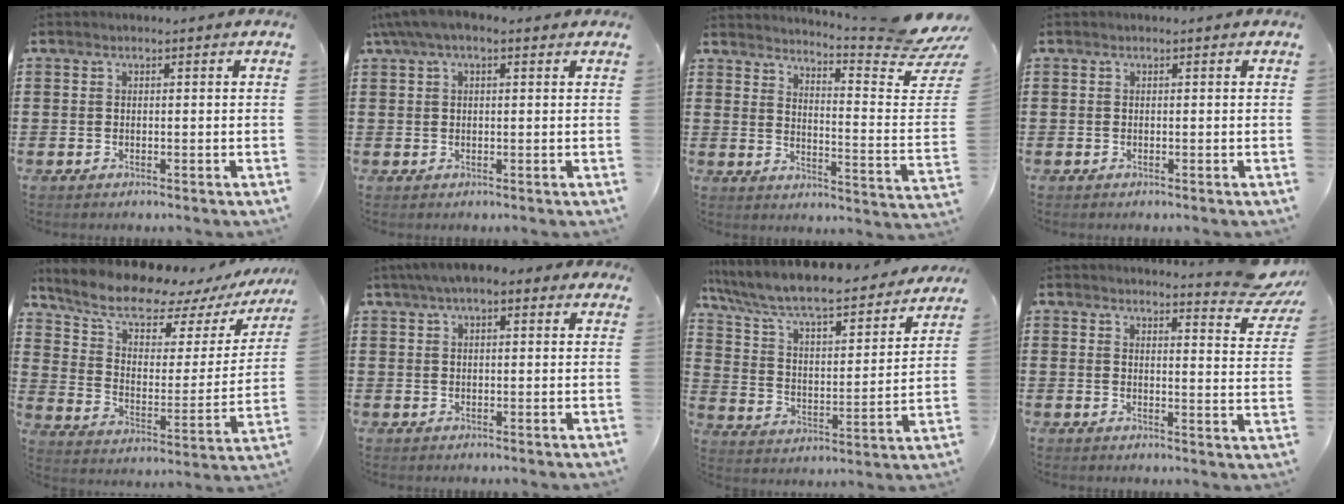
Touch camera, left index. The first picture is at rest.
{"total": 3.6, "force": [1.6, 1.7, 2.7], "torque": [-0.056, 0.011, 0.027]}
{"total": 5.9, "force": [5.1, -0.3, 3.0], "torque": [-0.056, -0.054, 0.077]}
{"total": 0.0}
{"total": 11.1, "force": [9.3, 3.1, 5.1], "torque": [-0.121, -0.061, 0.157]}
{"total": 3.8, "force": [2.5, 1.8, 2.3], "torque": [-0.054, 0.007, 0.043]}
{"total": 7.3, "force": [6.5, 0.9, 3.2], "torque": [-0.094, -0.054, 0.104]}
{"total": 5.4, "force": [4.9, 0.0, 2.4], "torque": [-0.039, -0.030, 0.081]}